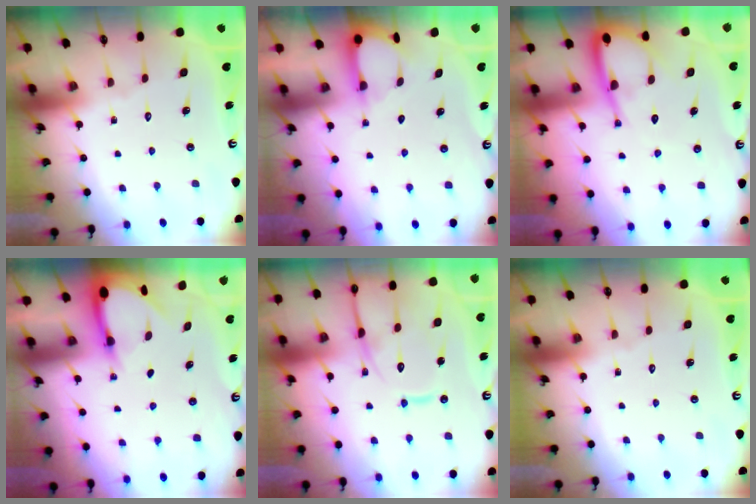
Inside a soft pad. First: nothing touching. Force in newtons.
{"total": 3.2, "press": 3.2, "slide": 0.3}
{"total": 7.8, "press": 7.8, "slide": 0.8}
{"total": 3.6, "press": 3.6, "slide": 0.3}
{"total": 14.4, "press": 14.4, "slide": 1.4}
{"total": 0.0}